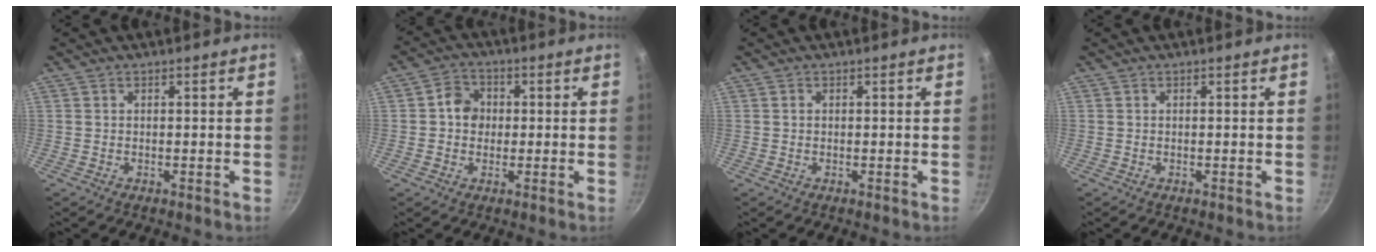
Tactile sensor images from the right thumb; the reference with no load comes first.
{"total": 5.3, "force": [0.3, 4.7, 2.4], "torque": [-0.011, 0.009, -0.005]}
{"total": 0.5, "force": [0.1, 0.5, 0.2], "torque": [-0.004, 0.003, 0.001]}
{"total": 0.0}